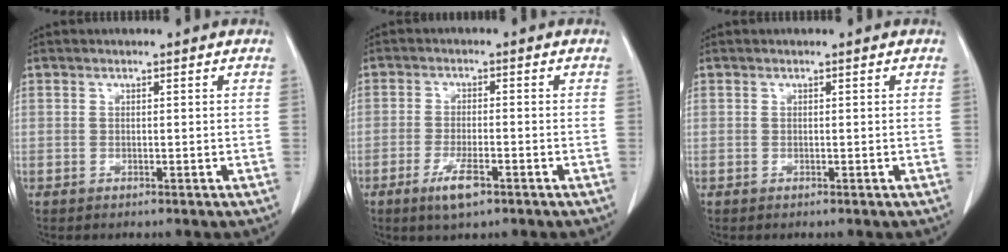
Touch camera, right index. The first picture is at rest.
{"total": 4.9, "force": [-2.8, 1.0, 3.9], "torque": [-0.077, -0.005, -0.047]}
{"total": 0.0}